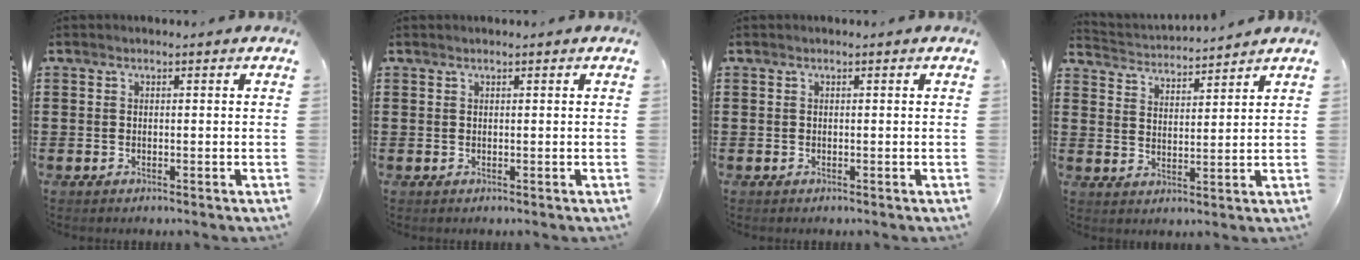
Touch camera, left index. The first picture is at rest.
{"total": 0.0}
{"total": 0.0}
{"total": 2.7, "force": [2.7, -0.1, -0.3], "torque": [-0.010, -0.020, 0.043]}